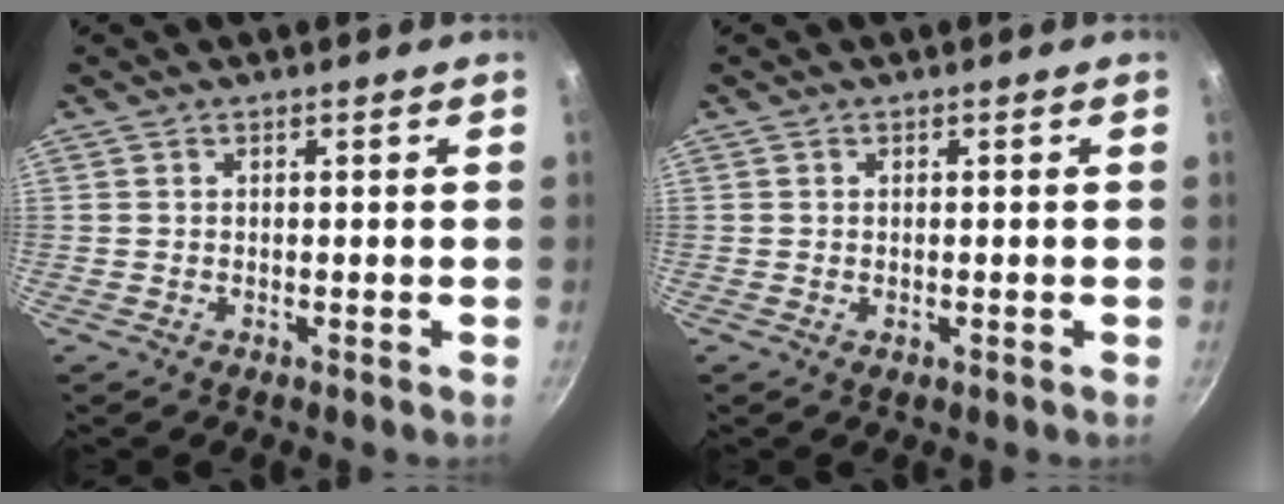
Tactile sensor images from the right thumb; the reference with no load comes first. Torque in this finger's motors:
{"motor_torque": [-0.59, 0.36, -0.28, 0.31, 0.09]}